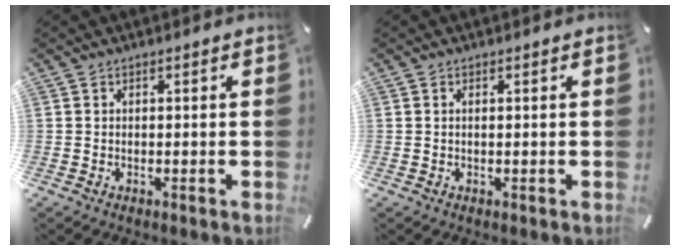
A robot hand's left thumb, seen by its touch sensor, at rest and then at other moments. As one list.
[{"total": 0.6, "force": [0.1, 0.1, 0.6], "torque": [-0.010, -0.001, 0.002]}]